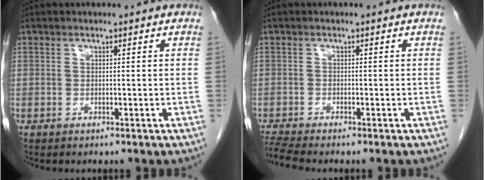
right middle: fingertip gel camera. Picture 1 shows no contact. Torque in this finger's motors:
{"motor_torque": [0.22, -0.21, -0.02, 0.00]}